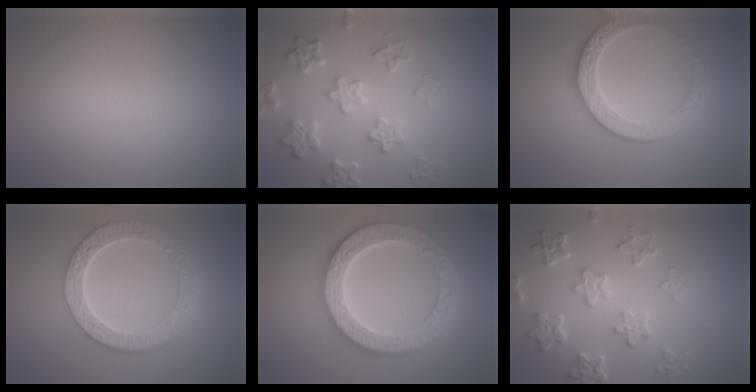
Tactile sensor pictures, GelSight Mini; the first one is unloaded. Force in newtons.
{"total": 4.0, "press": 3.9, "slide": 0.9}
{"total": 3.7, "press": 3.7, "slide": 0.7}
{"total": 6.4, "press": 4.9, "slide": 4.1}
{"total": 6.3, "press": 6.2, "slide": 1.2}
{"total": 6.1, "press": 4.6, "slide": 4.0}